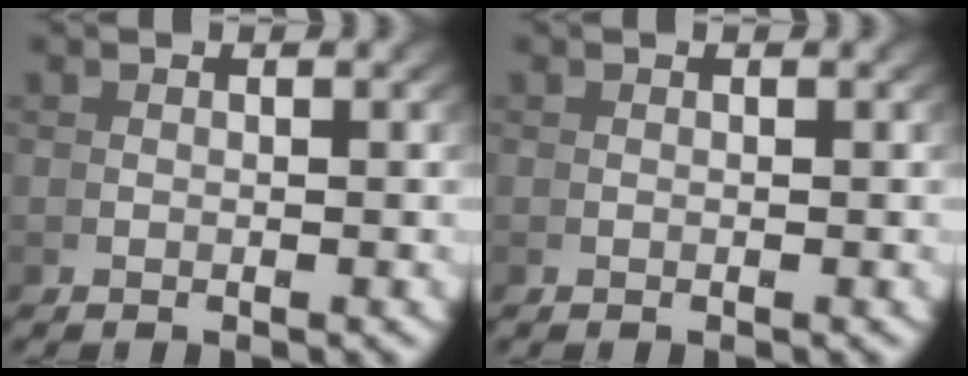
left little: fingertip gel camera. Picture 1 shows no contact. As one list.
[{"total": 0.0}]